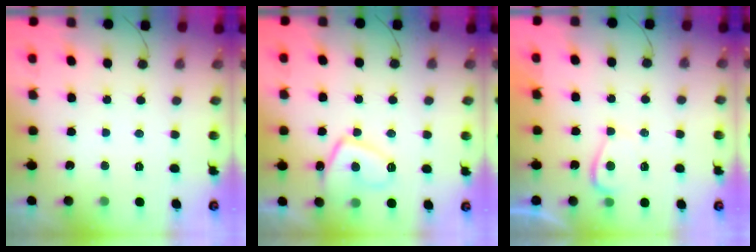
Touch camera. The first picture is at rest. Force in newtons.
{"total": 8.3, "press": 8.2, "slide": 1.6}
{"total": 1.2, "press": 1.1, "slide": 0.6}